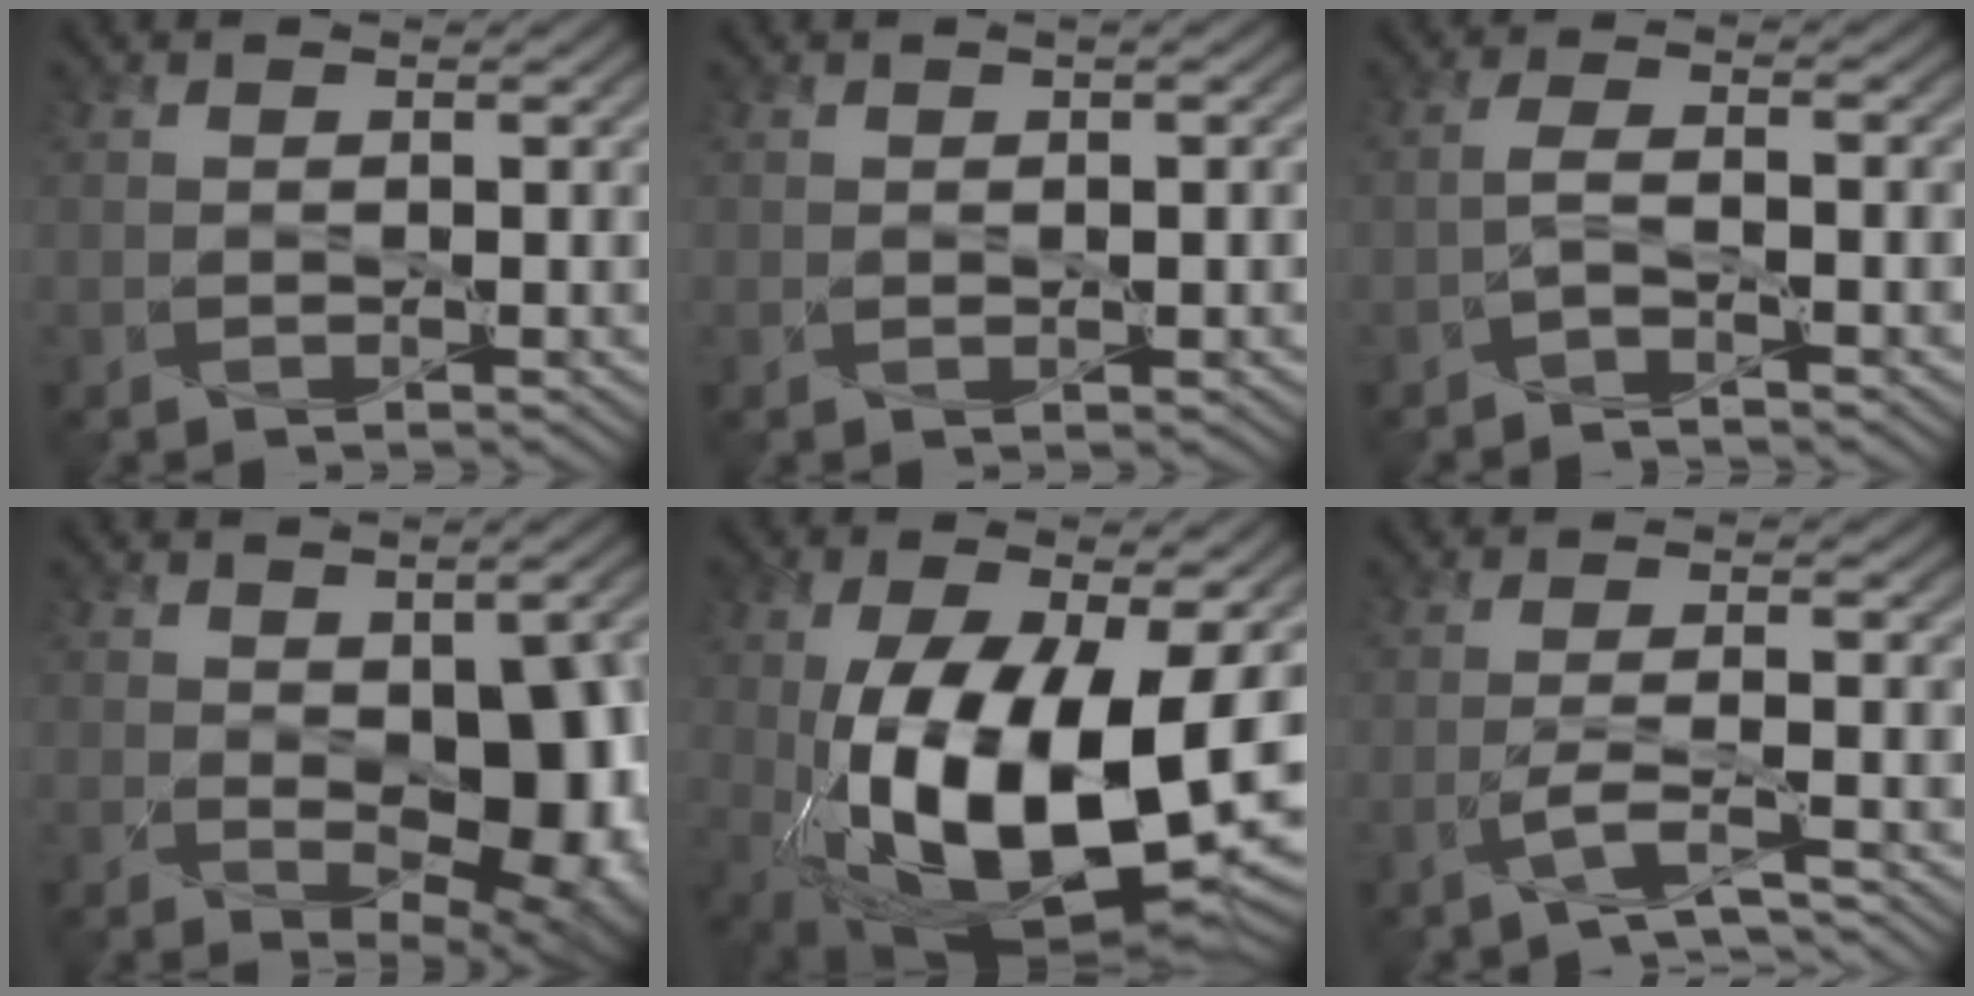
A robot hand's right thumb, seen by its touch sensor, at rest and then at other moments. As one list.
[{"total": 1.2, "force": [0.2, 0.3, 1.2], "torque": [-0.018, 0.004, 0.006]}, {"total": 2.0, "force": [-1.4, 0.4, 1.4], "torque": [-0.032, 0.004, -0.035]}, {"total": 12.1, "force": [-1.6, 6.9, 9.8], "torque": [-0.120, -0.033, 0.009]}, {"total": 17.6, "force": [-2.9, 8.0, 15.4], "torque": [-0.283, -0.027, -0.035]}, {"total": 4.0, "force": [-2.7, 0.7, 2.8], "torque": [-0.055, 0.005, -0.064]}]